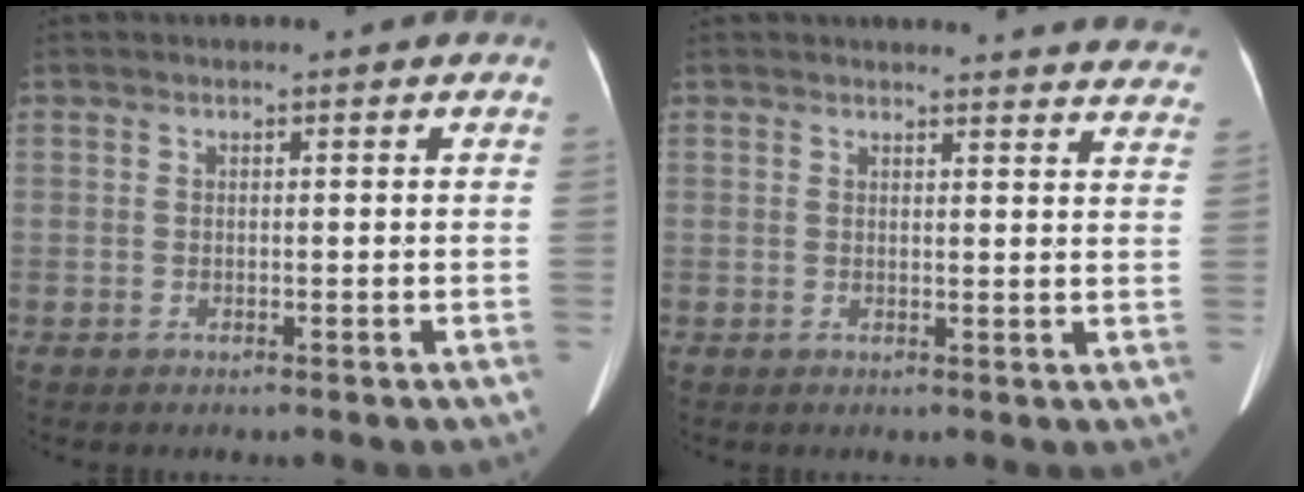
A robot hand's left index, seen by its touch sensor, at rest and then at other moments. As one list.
[{"total": 19.7, "force": [19.2, 2.9, 3.7], "torque": [-0.026, -0.064, 0.195]}]